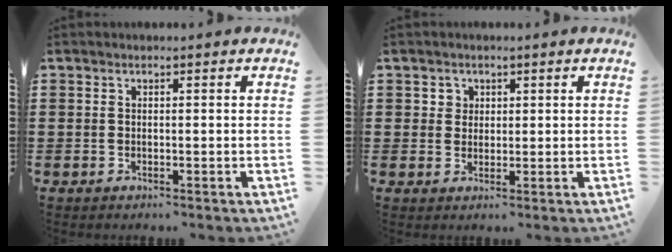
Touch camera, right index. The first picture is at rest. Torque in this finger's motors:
{"motor_torque": [0.01, 0.00, 0.00, 0.01]}